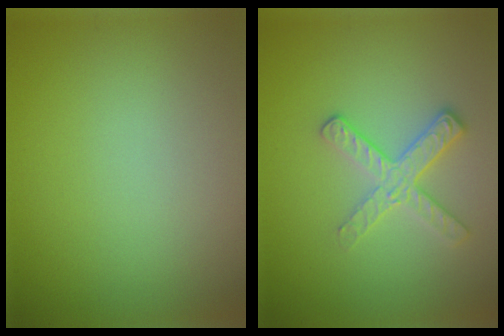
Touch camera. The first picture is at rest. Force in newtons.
{"total": 2.6, "press": 2.4, "slide": 0.9}